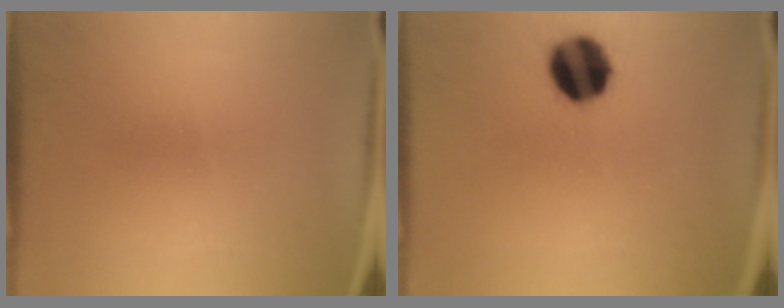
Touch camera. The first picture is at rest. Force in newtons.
{"total": 13.0}